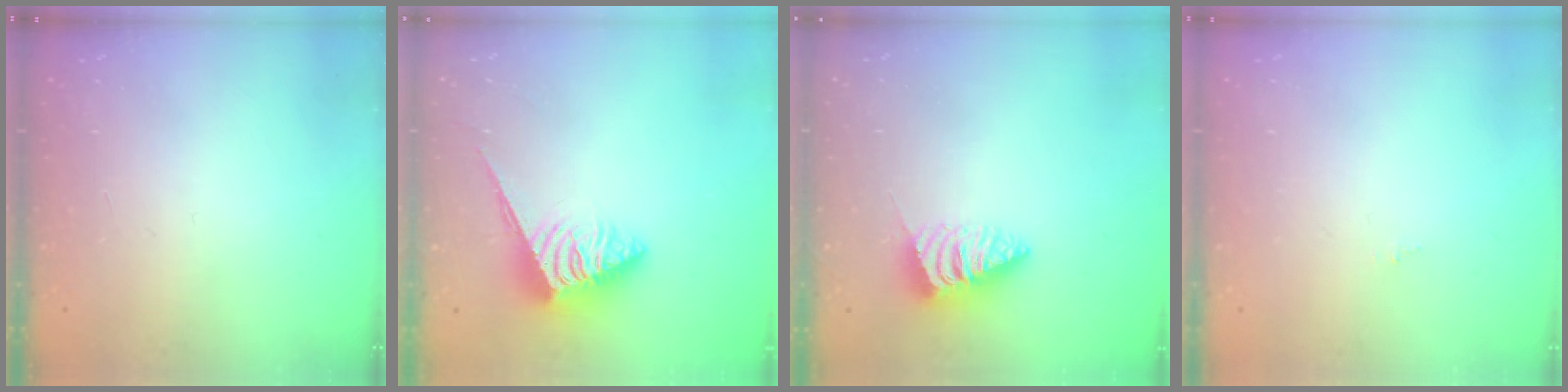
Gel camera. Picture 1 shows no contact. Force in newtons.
{"total": 5.2, "press": 5.1, "slide": 0.4}
{"total": 2.8, "press": 2.8, "slide": 0.2}
{"total": 0.0}